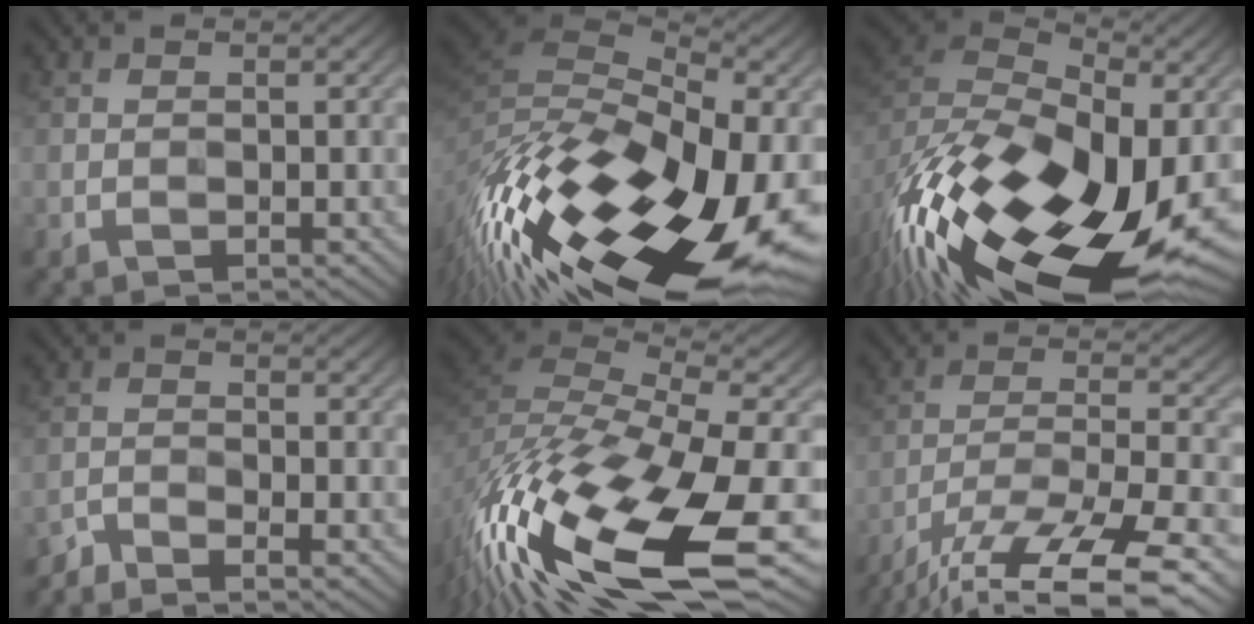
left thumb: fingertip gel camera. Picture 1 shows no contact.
{"total": 19.3, "force": [-8.3, 8.7, 15.1], "torque": [-0.307, -0.017, -0.151]}
{"total": 19.6, "force": [-7.8, 11.3, 13.9], "torque": [-0.298, -0.039, -0.123]}
{"total": 2.0, "force": [-1.9, 0.2, 0.6], "torque": [-0.012, -0.005, -0.047]}
{"total": 19.0, "force": [-9.1, 7.6, 14.9], "torque": [-0.329, -0.036, -0.159]}
{"total": 16.1, "force": [-12.2, 4.1, 9.6], "torque": [-0.189, -0.028, -0.187]}